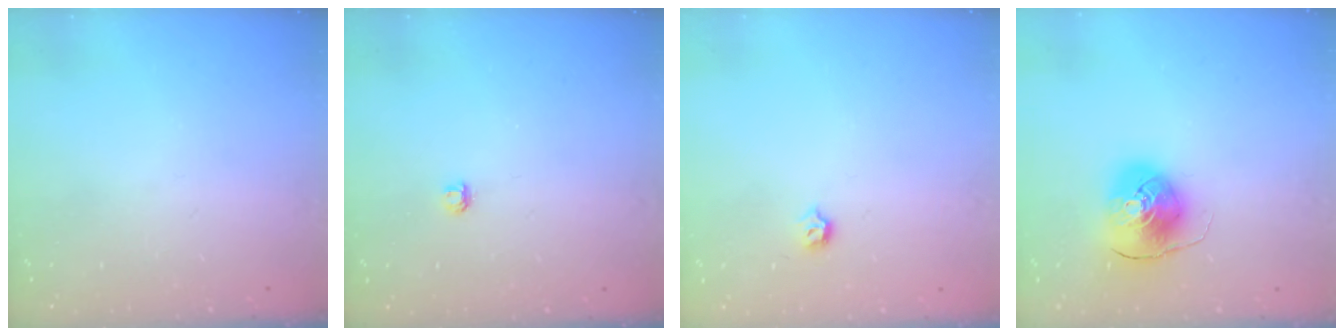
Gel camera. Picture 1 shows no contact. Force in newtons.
{"total": 2.8, "press": 2.8, "slide": 0.3}
{"total": 3.4, "press": 3.3, "slide": 0.6}
{"total": 9.7, "press": 9.6, "slide": 1.3}